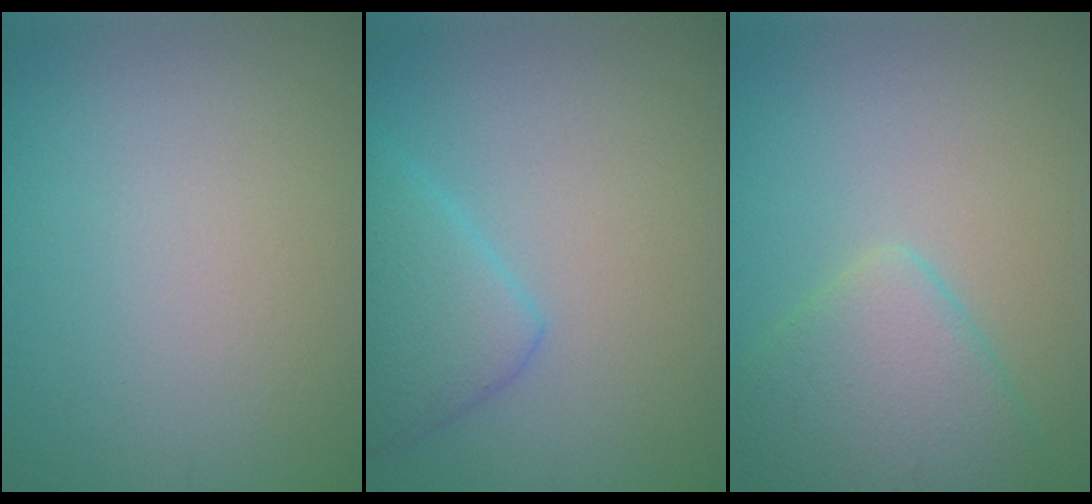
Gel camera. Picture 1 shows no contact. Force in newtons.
{"total": 3.6, "press": 3.6, "slide": 0.3}
{"total": 5.0, "press": 5.0, "slide": 0.3}